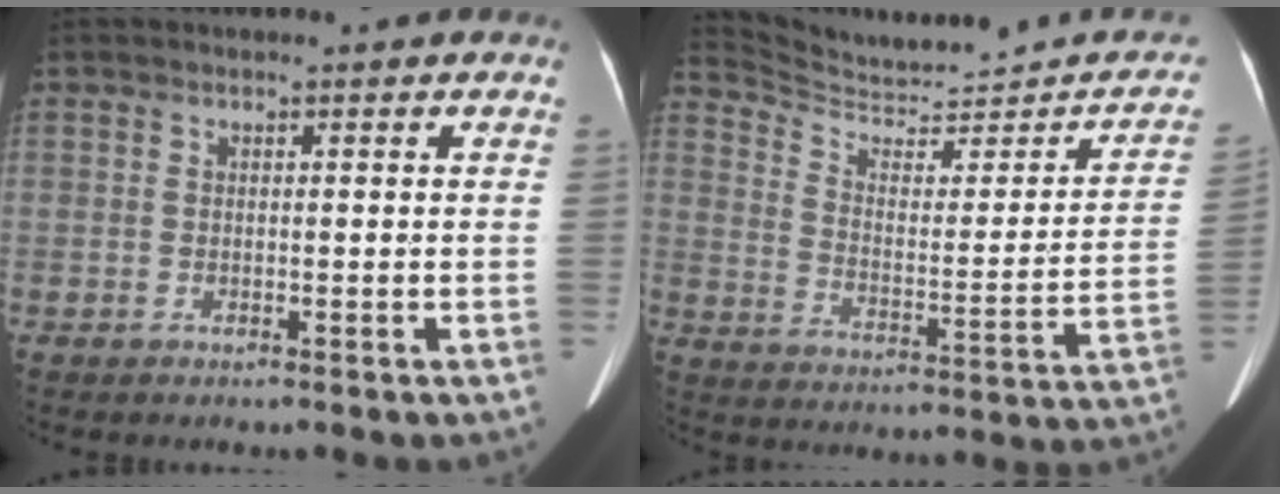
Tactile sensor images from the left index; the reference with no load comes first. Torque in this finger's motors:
{"motor_torque": [-0.50, -1.64, -0.12, -0.05]}